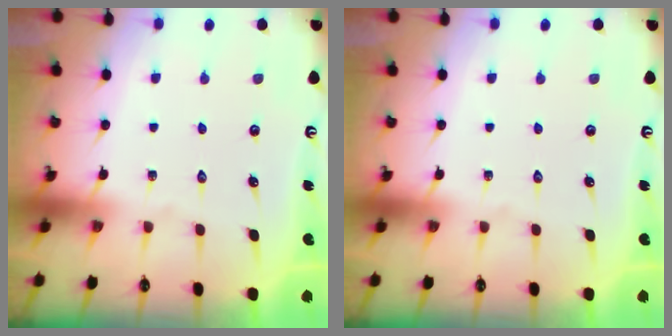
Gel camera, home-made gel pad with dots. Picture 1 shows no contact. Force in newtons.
{"total": 0.0}